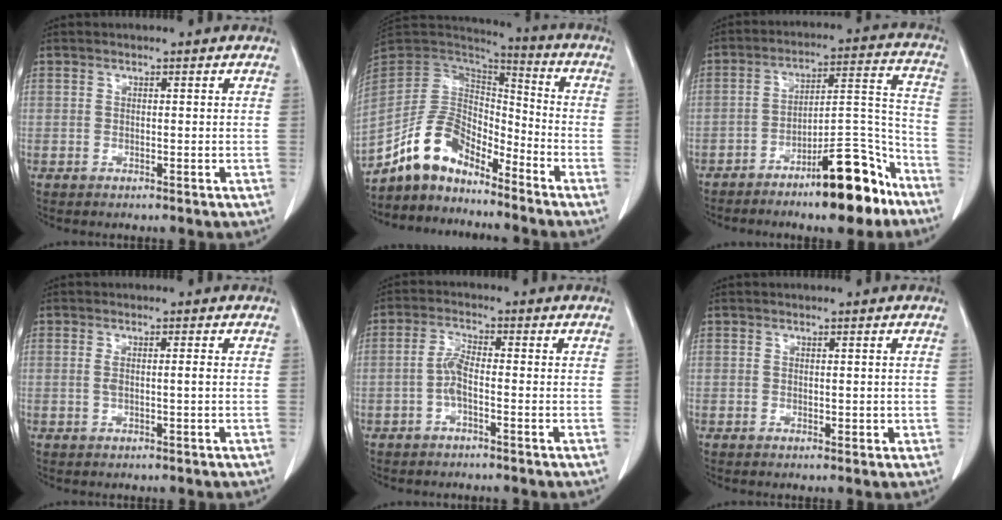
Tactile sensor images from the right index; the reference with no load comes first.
{"total": 11.3, "force": [-9.2, 4.6, 4.5], "torque": [-0.091, 0.038, -0.177]}
{"total": 13.8, "force": [-9.5, 3.2, 9.6], "torque": [-0.131, 0.034, -0.149]}
{"total": 1.9, "force": [0.0, 0.1, 1.9], "torque": [-0.040, 0.004, 0.003]}
{"total": 3.4, "force": [-1.1, 0.8, 3.1], "torque": [-0.065, 0.005, -0.025]}
{"total": 1.2, "force": [0.0, 0.8, 0.9], "torque": [-0.011, 0.000, 0.004]}